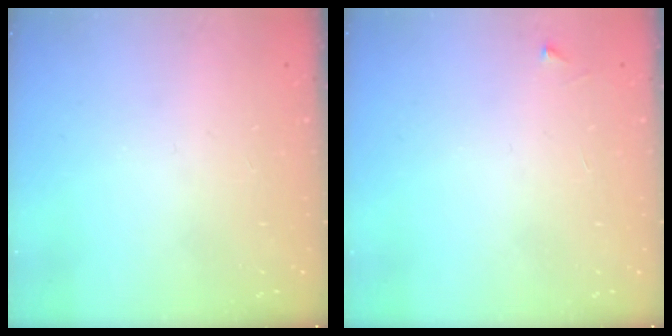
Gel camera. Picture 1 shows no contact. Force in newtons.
{"total": 2.5, "press": 2.5, "slide": 0.3}